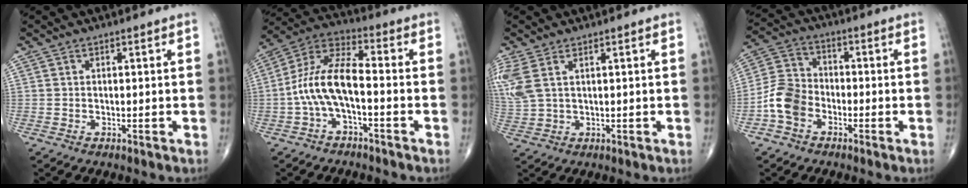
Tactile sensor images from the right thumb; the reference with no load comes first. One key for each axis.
{"total": 11.0, "fx": -2.5, "fy": 4.3, "fz": 9.7, "tx": -0.201, "ty": 0.049, "tz": -0.055}
{"total": 7.1, "fx": 2.8, "fy": 3.3, "fz": 5.7, "tx": -0.165, "ty": 0.005, "tz": 0.069}
{"total": 8.1, "fx": -3.2, "fy": 5.9, "fz": 4.5, "tx": -0.080, "ty": 0.028, "tz": -0.071}